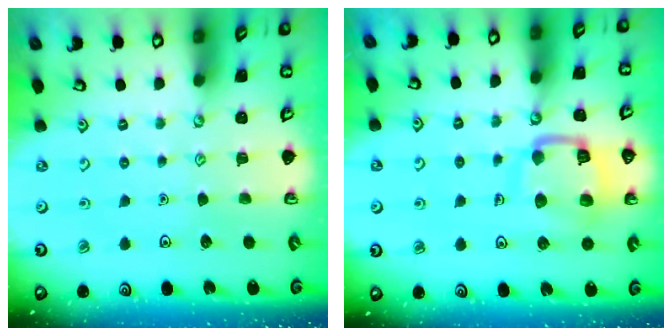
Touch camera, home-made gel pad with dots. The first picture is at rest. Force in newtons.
{"total": 13.2, "press": 13.2, "slide": 1.4}